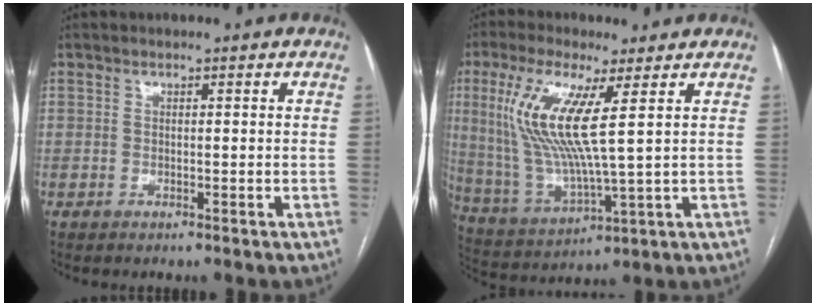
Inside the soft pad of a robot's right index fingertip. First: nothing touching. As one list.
[{"total": 13.0, "force": [3.8, 1.7, 12.3], "torque": [-0.281, -0.006, 0.076]}]